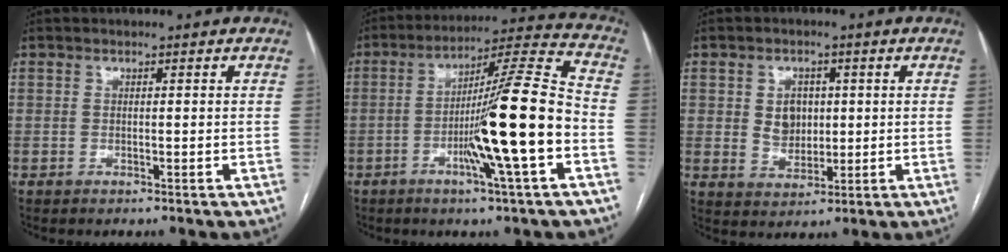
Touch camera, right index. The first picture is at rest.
{"total": 16.1, "force": [-4.3, -0.9, 15.5], "torque": [-0.252, 0.004, -0.078]}
{"total": 4.9, "force": [0.9, 3.9, 2.9], "torque": [-0.047, 0.006, 0.027]}